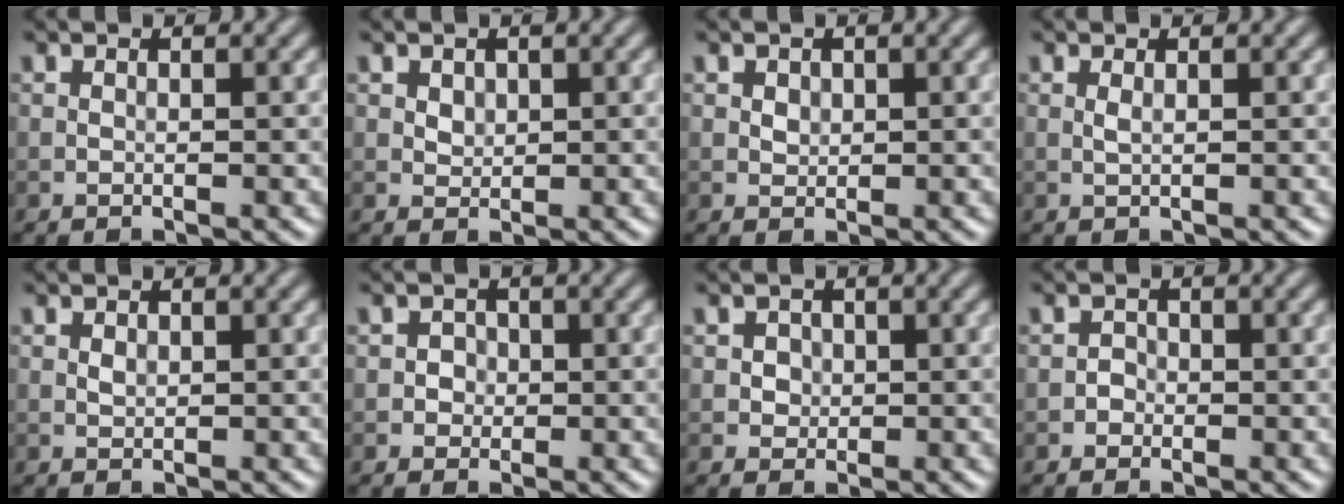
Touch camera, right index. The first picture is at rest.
{"total": 1.0, "force": [0.5, 0.8, 0.4], "torque": [-0.007, -0.002, 0.011]}
{"total": 0.9, "force": [0.3, 0.7, 0.3], "torque": [-0.006, -0.002, 0.007]}
{"total": 0.5, "force": [0.2, 0.1, 0.5], "torque": [-0.013, 0.001, 0.004]}
{"total": 0.6, "force": [0.2, 0.4, 0.4], "torque": [-0.008, 0.001, 0.004]}
{"total": 1.2, "force": [-0.1, 1.2, 0.3], "torque": [0.013, 0.001, -0.005]}
{"total": 1.3, "force": [0.2, 1.2, 0.4], "torque": [0.000, 0.000, 0.010]}
{"total": 0.9, "force": [-0.4, 0.8, 0.1], "torque": [0.005, 0.001, -0.008]}